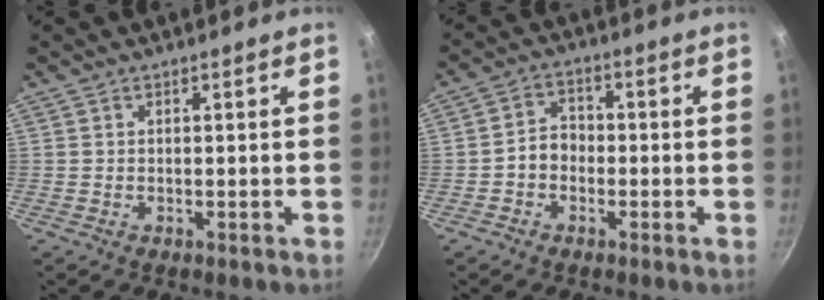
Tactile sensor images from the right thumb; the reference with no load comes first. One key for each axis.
{"total": 4.5, "fx": -1.3, "fy": 3.6, "fz": 2.4, "tx": -0.018, "ty": 0.023, "tz": -0.031}